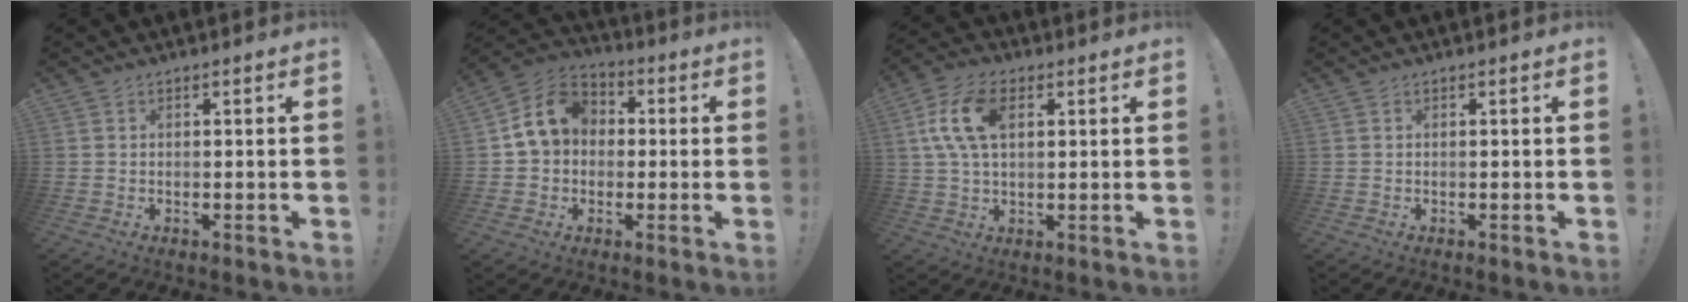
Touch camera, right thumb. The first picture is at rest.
{"total": 12.2, "force": [2.1, 10.1, 6.5], "torque": [-0.102, 0.011, 0.046]}
{"total": 12.8, "force": [3.3, 7.4, 9.9], "torque": [-0.194, 0.002, 0.061]}
{"total": 0.0}